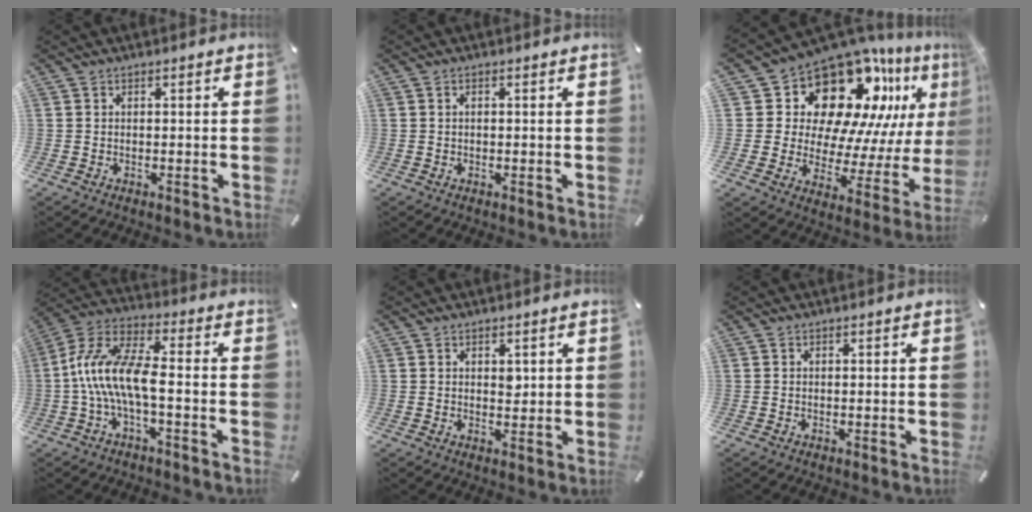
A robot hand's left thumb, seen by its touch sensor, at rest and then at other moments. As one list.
[{"total": 0.8, "force": [0.1, 0.4, 0.7], "torque": [-0.014, 0.003, 0.000]}, {"total": 19.4, "force": [13.6, 11.2, 8.3], "torque": [-0.124, -0.129, 0.244]}, {"total": 12.8, "force": [-2.7, 4.7, 11.5], "torque": [-0.236, 0.003, -0.050]}, {"total": 2.1, "force": [0.7, 1.5, 1.4], "torque": [-0.012, -0.004, 0.008]}, {"total": 0.0}]